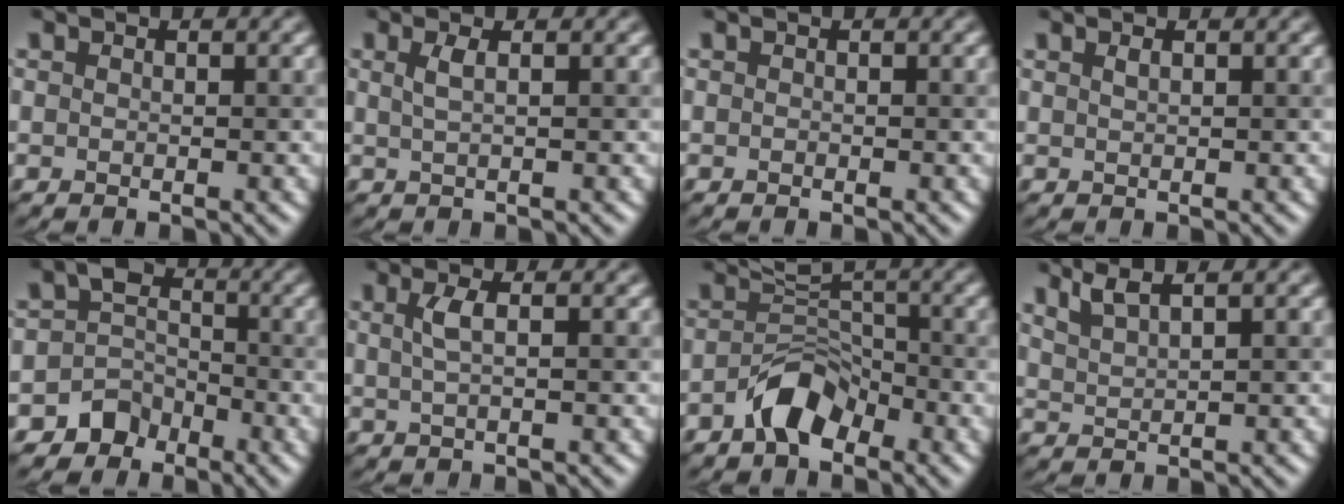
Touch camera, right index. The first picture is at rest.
{"total": 1.9, "force": [0.5, 0.7, 1.7], "torque": [-0.025, 0.002, 0.007]}
{"total": 0.0}
{"total": 0.6, "force": [0.2, 0.2, 0.4], "torque": [-0.001, 0.001, 0.007]}
{"total": 3.8, "force": [-2.2, 3.0, 0.6], "torque": [0.001, 0.007, -0.045]}
{"total": 2.1, "force": [0.4, 0.6, 2.0], "torque": [-0.037, 0.003, 0.005]}
{"total": 3.4, "force": [-2.1, 1.8, 2.0], "torque": [-0.031, 0.011, -0.042]}
{"total": 2.6, "force": [2.0, 0.4, 1.6], "torque": [-0.025, 0.010, 0.044]}